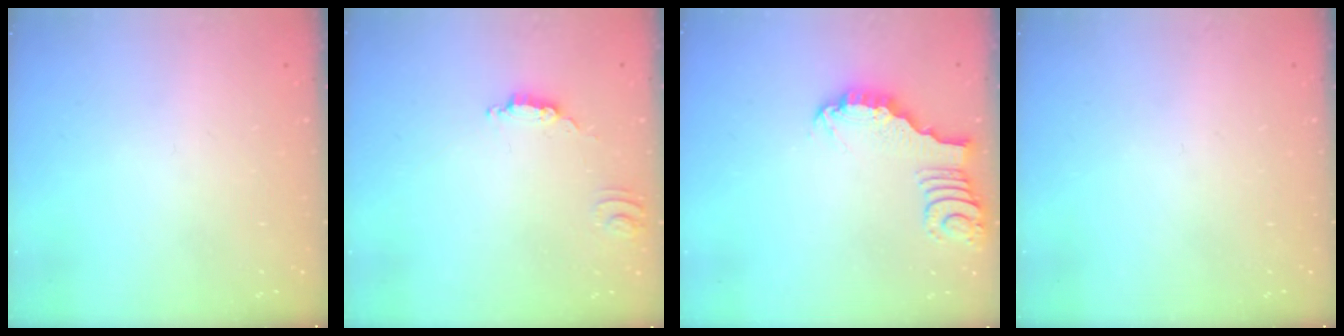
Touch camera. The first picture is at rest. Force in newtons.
{"total": 4.7, "press": 4.7, "slide": 0.3}
{"total": 3.7, "press": 3.7, "slide": 0.2}
{"total": 0.0}